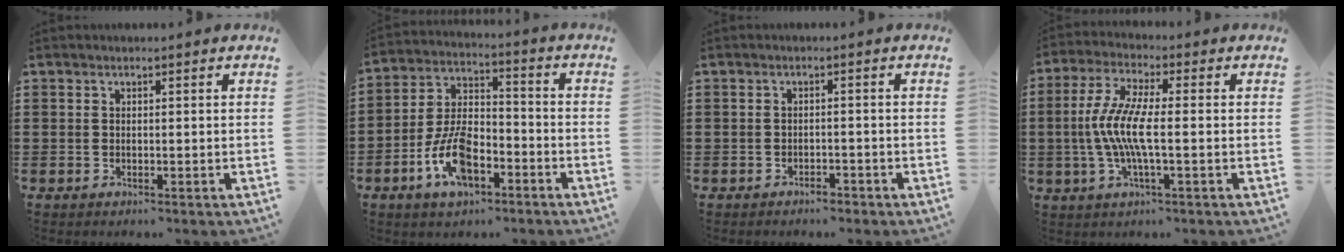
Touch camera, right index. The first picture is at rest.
{"total": 9.4, "force": [-4.4, 4.6, 7.0], "torque": [-0.152, 0.004, -0.079]}
{"total": 1.5, "force": [-1.5, 0.3, 0.3], "torque": [-0.011, 0.000, -0.031]}
{"total": 7.9, "force": [-1.2, 1.6, 7.7], "torque": [-0.176, -0.016, -0.033]}